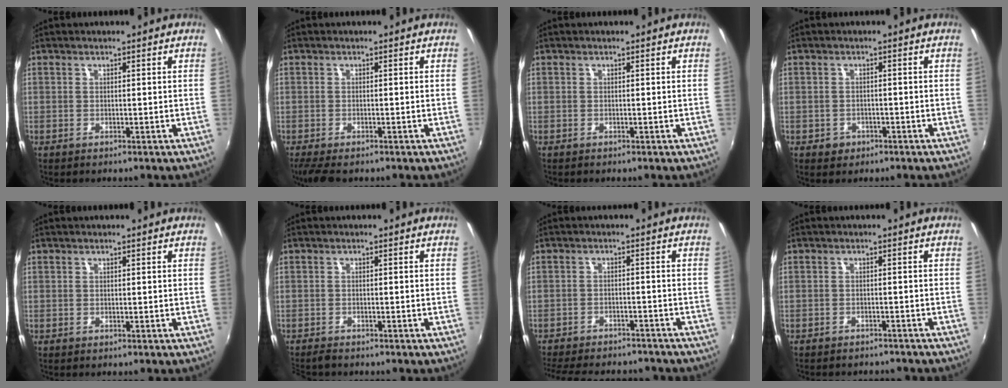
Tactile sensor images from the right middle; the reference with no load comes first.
{"total": 4.7, "force": [-3.6, 1.3, 2.8], "torque": [-0.064, -0.025, -0.063]}
{"total": 0.0}
{"total": 2.4, "force": [-1.1, 2.1, 0.7], "torque": [-0.017, 0.001, -0.014]}
{"total": 0.0}
{"total": 3.0, "force": [-2.9, 0.6, 0.8], "torque": [-0.029, -0.016, -0.055]}
{"total": 16.6, "force": [-14.2, 5.4, 6.7], "torque": [-0.150, -0.013, -0.198]}
{"total": 6.1, "force": [-5.6, 1.8, 1.8], "torque": [-0.049, -0.012, -0.077]}